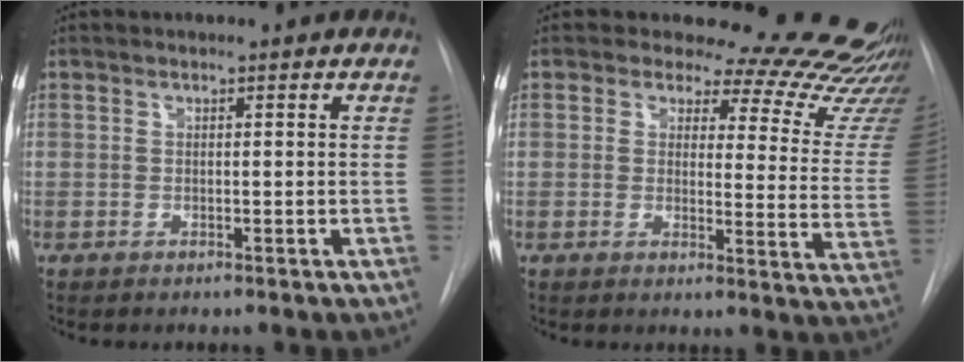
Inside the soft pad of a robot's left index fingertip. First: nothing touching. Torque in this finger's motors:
{"motor_torque": [1.07, -1.04, 0.03, -0.06]}